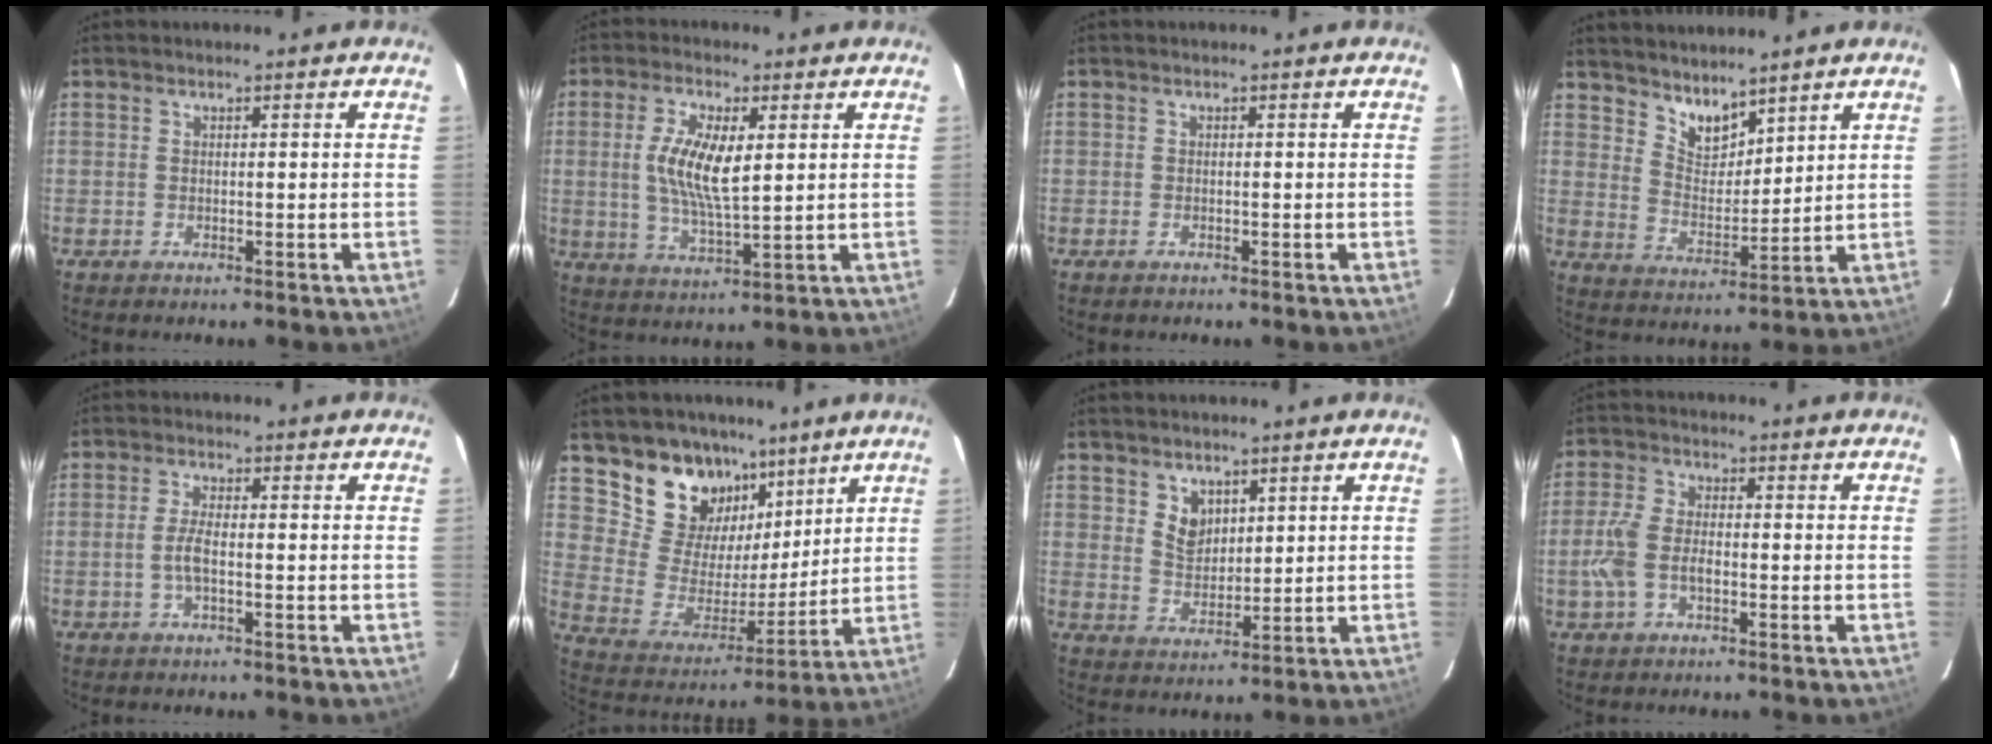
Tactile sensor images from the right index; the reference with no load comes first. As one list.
[{"total": 9.6, "force": [1.7, 3.2, 8.9], "torque": [-0.174, -0.001, 0.034]}, {"total": 0.7, "force": [-0.5, 0.3, 0.3], "torque": [-0.007, -0.002, -0.010]}, {"total": 6.8, "force": [5.6, 3.0, 2.2], "torque": [-0.028, -0.002, 0.110]}, {"total": 3.4, "force": [-0.9, 0.8, 3.2], "torque": [-0.064, 0.001, -0.017]}, {"total": 15.3, "force": [10.4, 9.9, 5.4], "torque": [-0.110, 0.002, 0.203]}, {"total": 4.8, "force": [2.6, 3.5, 2.1], "torque": [-0.031, 0.001, 0.053]}, {"total": 6.8, "force": [-1.9, 3.8, 5.4], "torque": [-0.122, 0.004, -0.036]}]